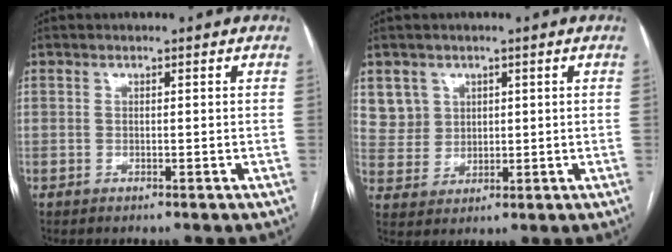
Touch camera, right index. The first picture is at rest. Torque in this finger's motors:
{"motor_torque": [-0.13, 0.25, 0.00, 0.02]}